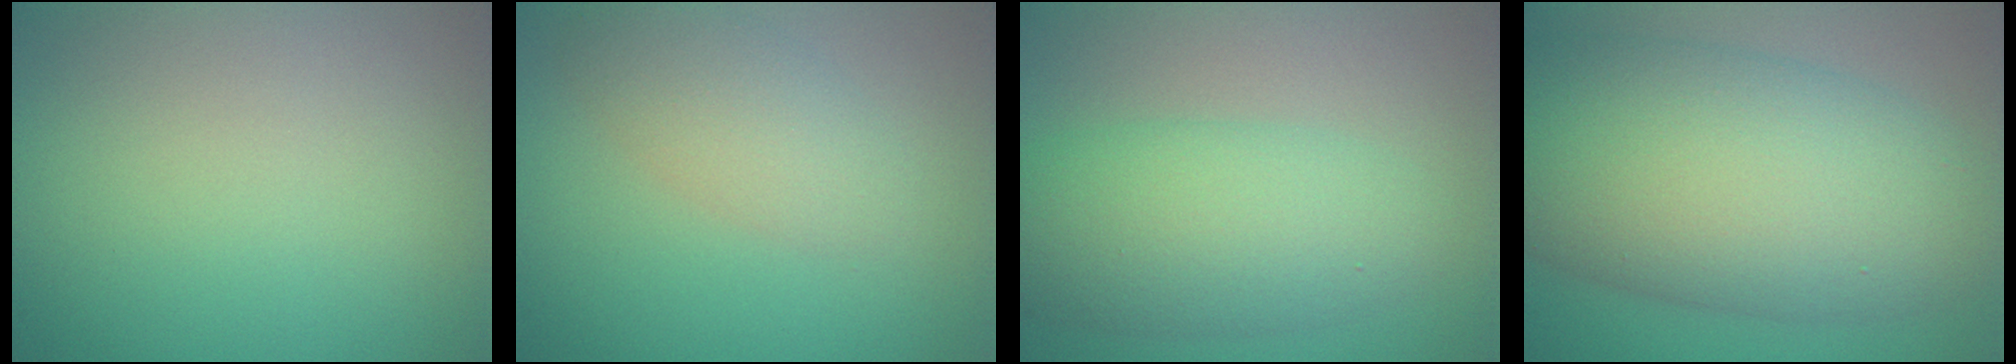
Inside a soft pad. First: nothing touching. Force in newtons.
{"total": 3.0, "press": 3.0, "slide": 0.1}
{"total": 5.5, "press": 5.5, "slide": 0.3}
{"total": 12.3, "press": 12.3, "slide": 0.5}